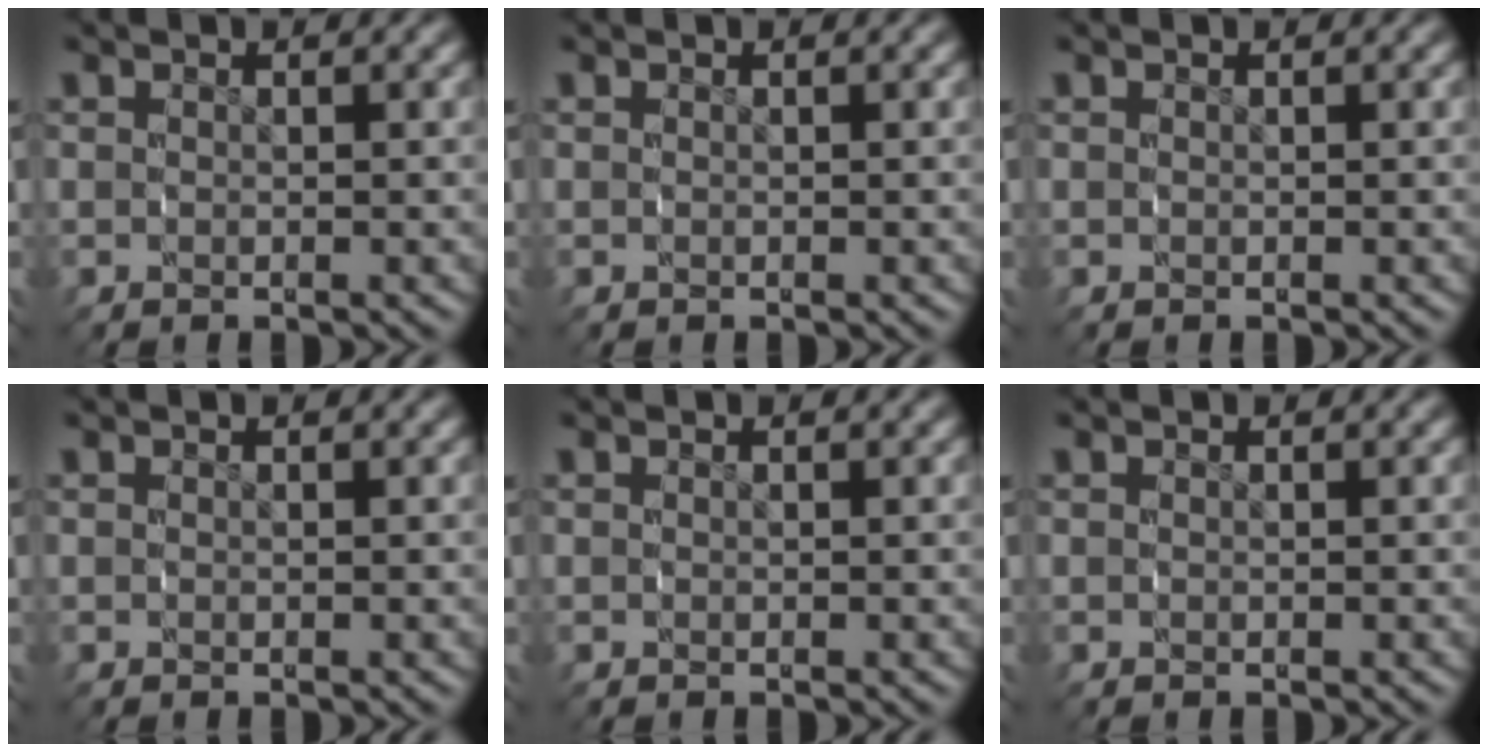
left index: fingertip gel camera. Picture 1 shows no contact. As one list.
[{"total": 0.0}, {"total": 0.0}, {"total": 0.0}, {"total": 0.0}, {"total": 0.0}]